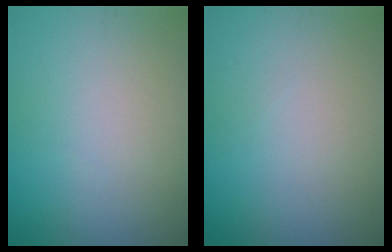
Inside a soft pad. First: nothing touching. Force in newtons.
{"total": 0.0}